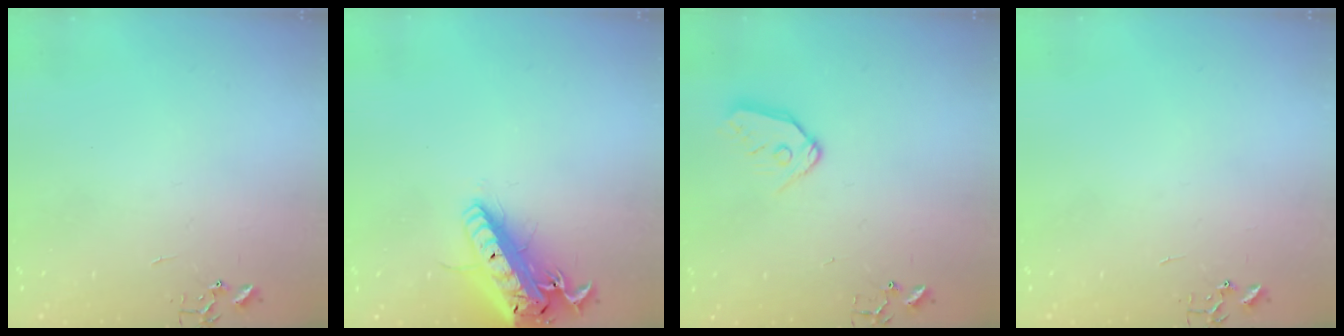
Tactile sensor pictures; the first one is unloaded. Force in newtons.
{"total": 20.4, "press": 20.0, "slide": 4.2}
{"total": 10.0, "press": 9.9, "slide": 1.1}
{"total": 0.0}